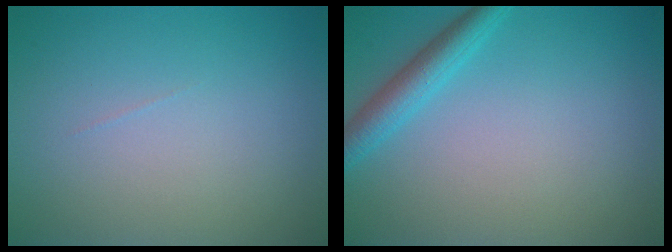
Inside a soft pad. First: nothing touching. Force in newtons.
{"total": 2.9, "press": 2.9, "slide": 0.1}